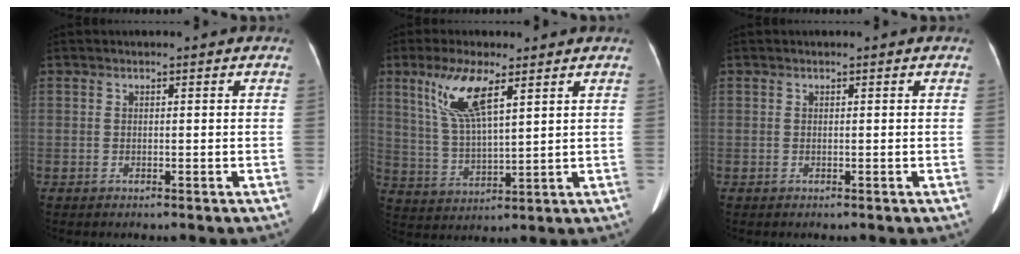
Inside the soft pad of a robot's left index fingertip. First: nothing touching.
{"total": 9.1, "force": [4.8, 1.8, 7.5], "torque": [-0.161, 0.004, 0.100]}
{"total": 0.0}